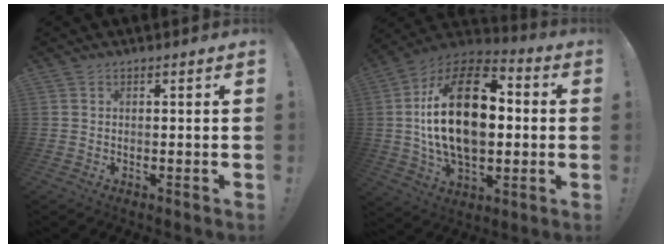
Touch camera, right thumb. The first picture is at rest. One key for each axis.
{"total": 27.2, "fx": 2.3, "fy": 15.2, "fz": 22.5, "tx": -0.407, "ty": 0.004, "tz": 0.037}